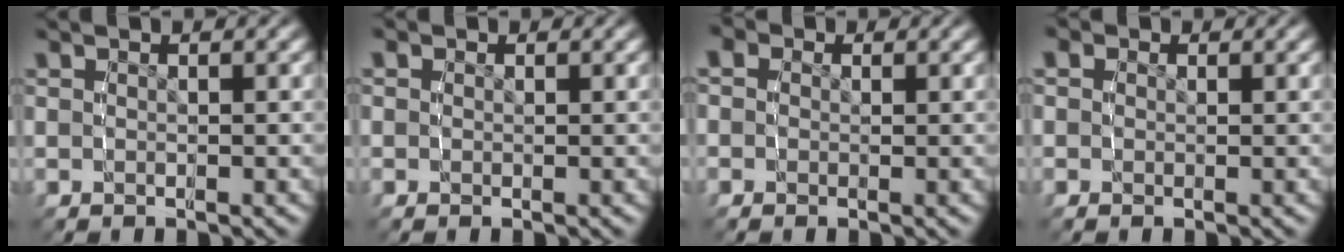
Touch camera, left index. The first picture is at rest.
{"total": 1.0, "force": [0.0, 1.0, 0.1], "torque": [0.002, -0.009, 0.002]}
{"total": 2.8, "force": [0.2, 2.7, 0.8], "torque": [-0.016, -0.002, -0.005]}
{"total": 1.8, "force": [0.2, 1.8, 0.5], "torque": [-0.006, -0.007, 0.002]}